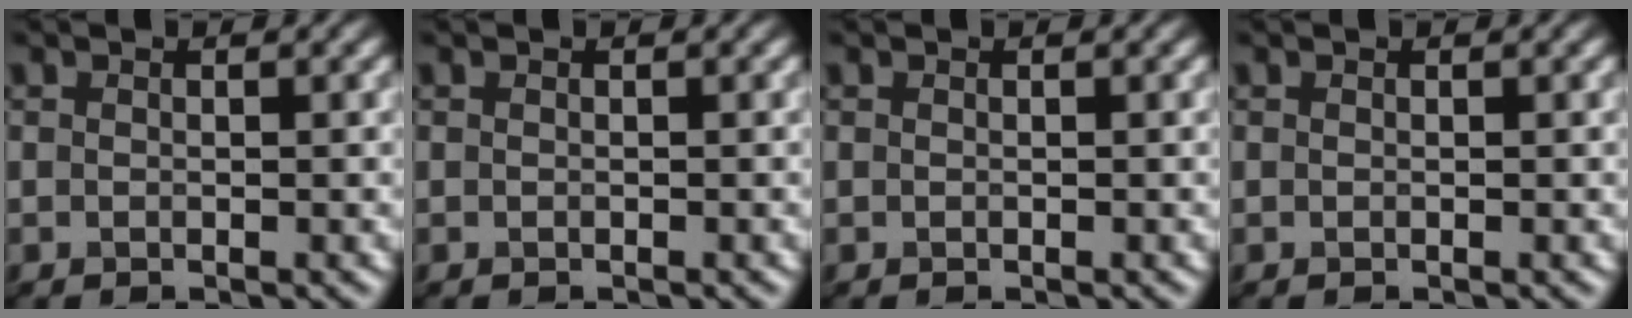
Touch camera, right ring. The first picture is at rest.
{"total": 0.5, "force": [-0.3, -0.3, -0.4], "torque": [-0.001, -0.006, -0.001]}
{"total": 0.0}
{"total": 0.0}